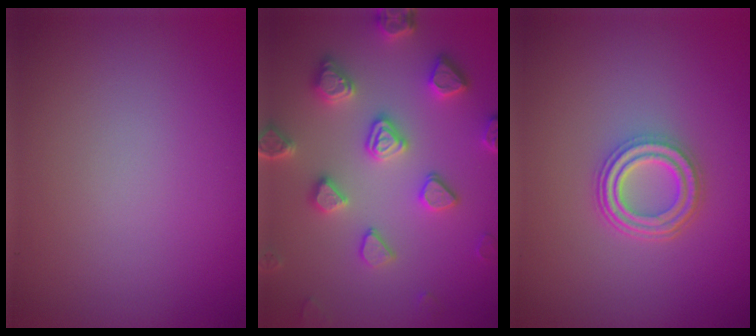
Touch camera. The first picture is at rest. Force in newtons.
{"total": 5.0, "press": 4.6, "slide": 1.8}
{"total": 3.9, "press": 3.1, "slide": 2.4}